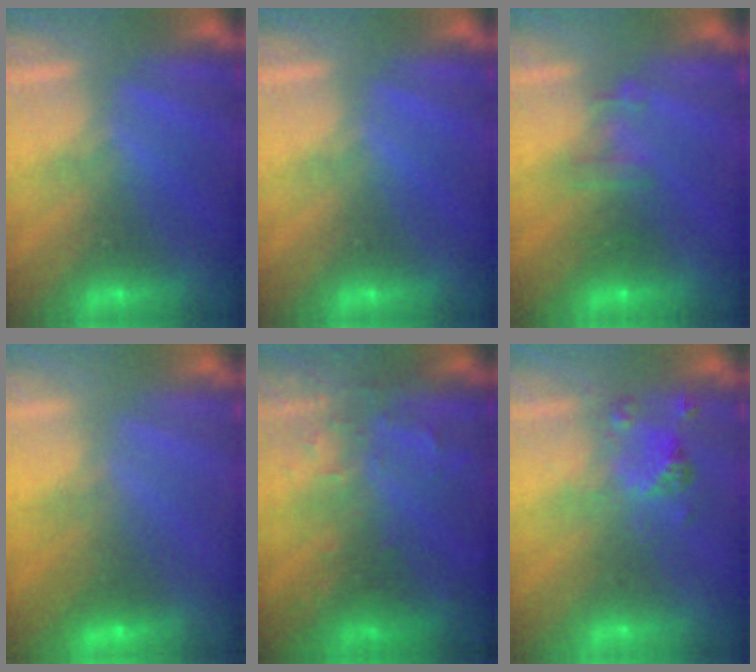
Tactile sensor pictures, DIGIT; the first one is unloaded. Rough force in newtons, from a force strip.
{"total": 0.0}
{"total": 2.8}
{"total": 1.8}
{"total": 9.3}
{"total": 2.4}